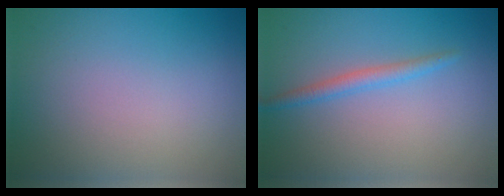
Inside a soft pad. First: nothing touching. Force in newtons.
{"total": 1.6, "press": 1.6, "slide": 0.1}